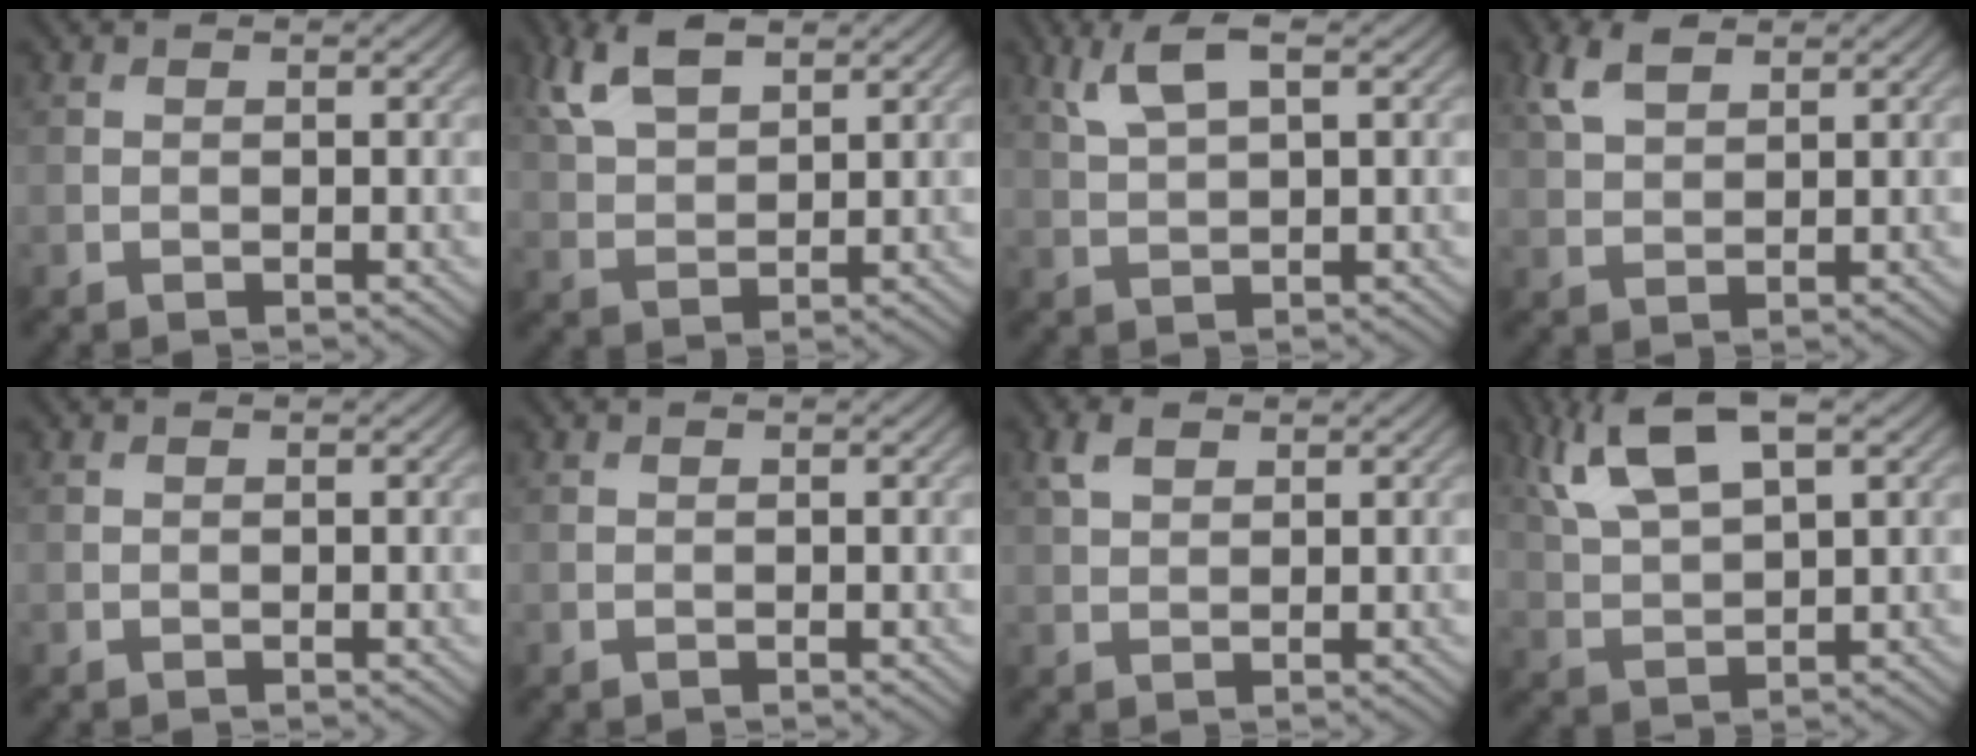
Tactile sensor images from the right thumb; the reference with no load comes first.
{"total": 6.9, "force": [3.9, 3.1, 4.7], "torque": [-0.114, 0.008, 0.081]}
{"total": 4.6, "force": [2.3, 1.4, 3.8], "torque": [-0.095, 0.008, 0.050]}
{"total": 4.2, "force": [2.5, 2.0, 2.8], "torque": [-0.071, 0.009, 0.051]}
{"total": 0.0}
{"total": 0.0}
{"total": 2.5, "force": [1.4, 1.4, 1.5], "torque": [-0.038, 0.005, 0.028]}
{"total": 9.1, "force": [4.8, 3.2, 7.0], "torque": [-0.157, 0.016, 0.099]}